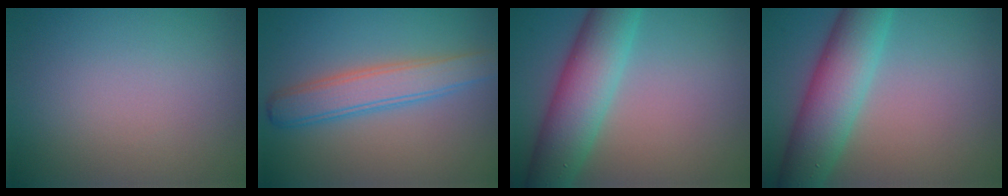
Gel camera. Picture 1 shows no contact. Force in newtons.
{"total": 3.9, "press": 3.9, "slide": 0.1}
{"total": 7.1, "press": 7.1, "slide": 0.3}
{"total": 7.1, "press": 7.1, "slide": 0.3}